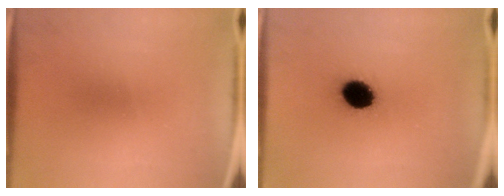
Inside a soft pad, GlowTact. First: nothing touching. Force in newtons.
{"total": 10.5}